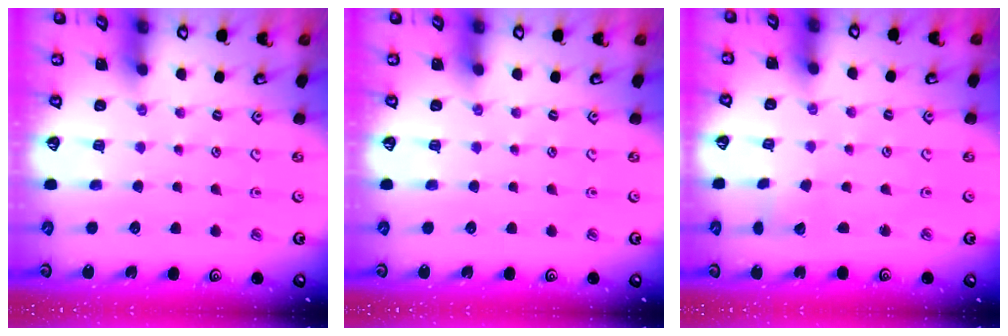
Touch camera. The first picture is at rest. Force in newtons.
{"total": 0.0}
{"total": 2.3, "press": 2.3, "slide": 0.1}